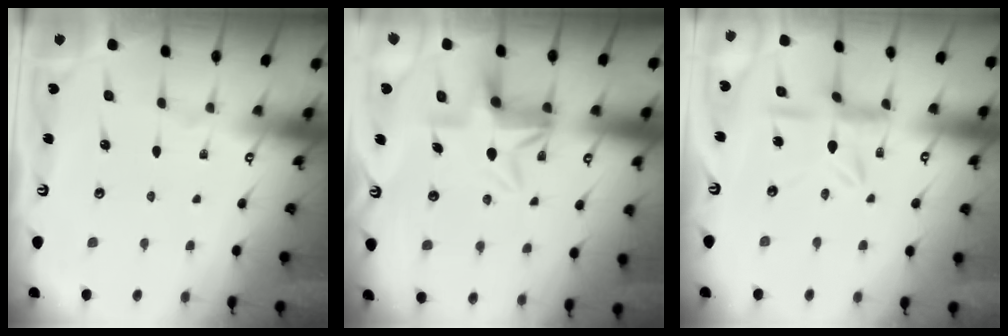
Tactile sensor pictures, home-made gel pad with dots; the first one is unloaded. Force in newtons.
{"total": 6.4, "press": 6.2, "slide": 1.5}
{"total": 7.3, "press": 7.2, "slide": 0.8}